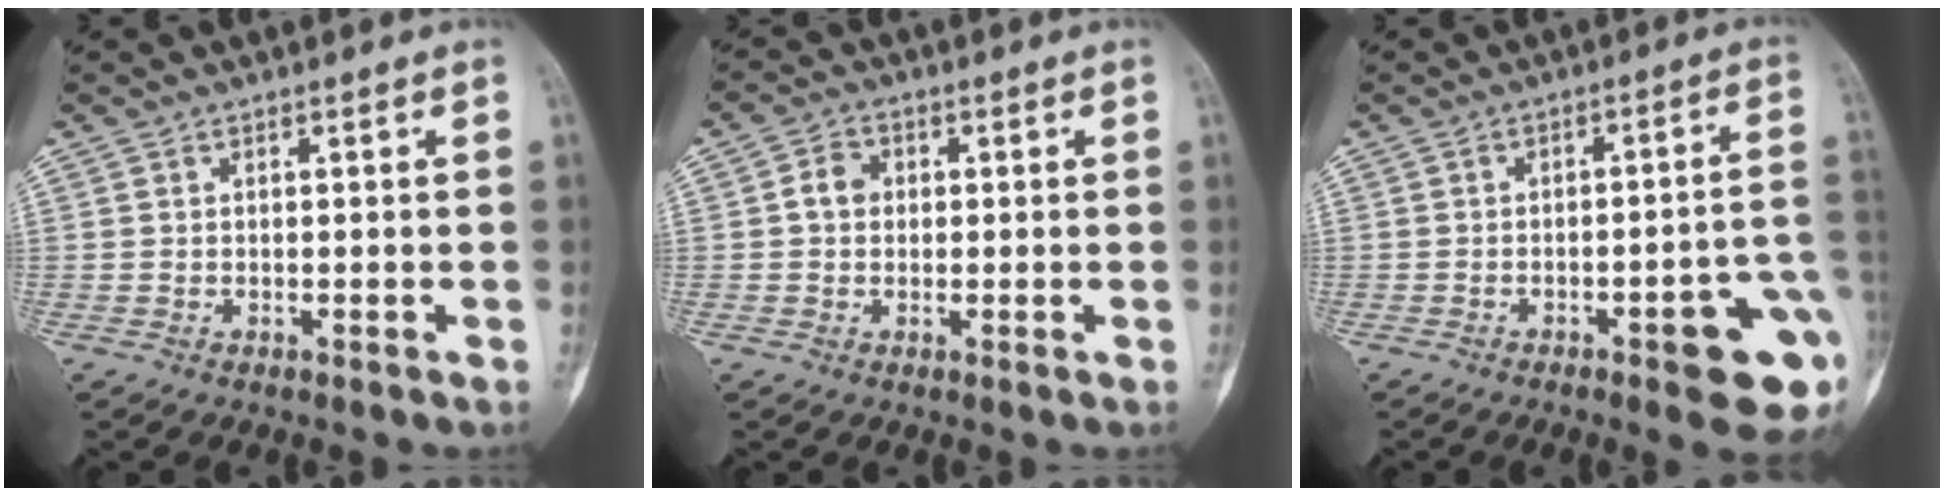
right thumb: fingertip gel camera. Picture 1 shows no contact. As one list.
[{"total": 2.5, "force": [0.2, 2.0, 1.4], "torque": [-0.021, 0.007, -0.001]}, {"total": 13.3, "force": [-4.5, 3.2, 12.1], "torque": [-0.114, 0.030, -0.048]}]